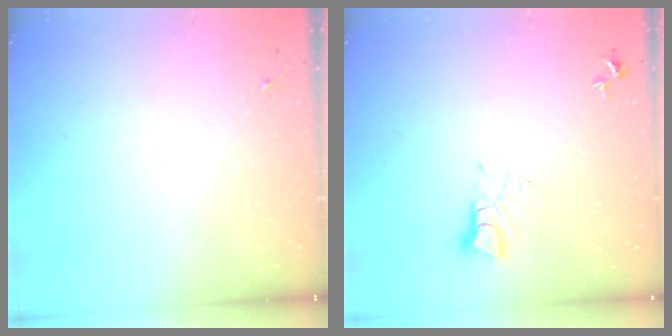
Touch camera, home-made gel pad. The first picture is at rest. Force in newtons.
{"total": 3.8, "press": 3.8, "slide": 0.4}